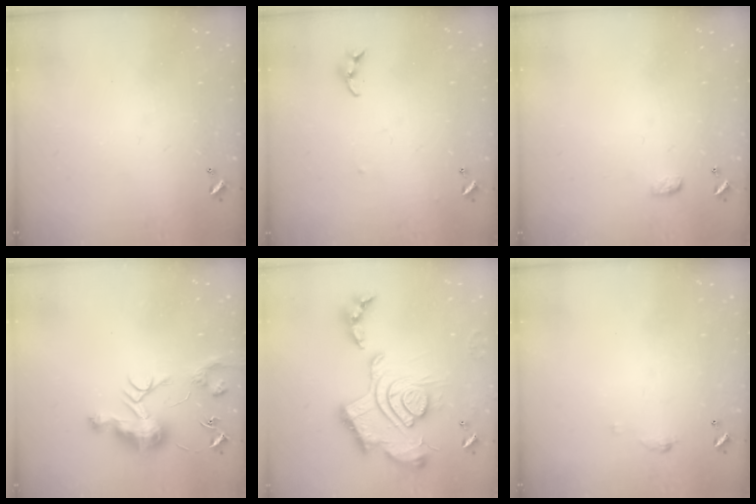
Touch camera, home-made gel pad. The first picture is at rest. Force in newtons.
{"total": 4.2, "press": 4.1, "slide": 0.4}
{"total": 3.4, "press": 3.4, "slide": 0.5}
{"total": 10.0, "press": 10.0, "slide": 0.6}
{"total": 2.5, "press": 1.9, "slide": 1.7}
{"total": 3.5, "press": 3.5, "slide": 0.6}